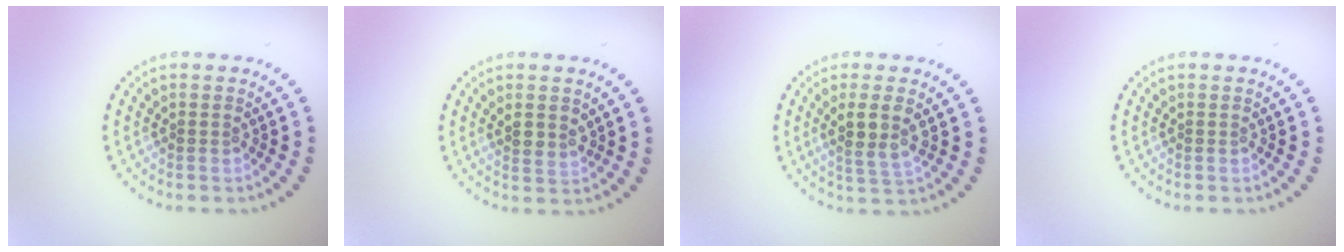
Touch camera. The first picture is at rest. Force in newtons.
{"total": 1.5, "press": 1.3, "slide": 0.8}
{"total": 2.8, "press": 2.5, "slide": 1.3}
{"total": 0.0}